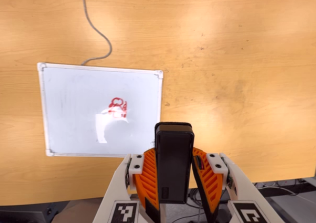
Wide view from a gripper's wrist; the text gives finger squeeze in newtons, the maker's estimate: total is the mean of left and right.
{"total": 6.2, "left": 4.7, "right": 7.7}